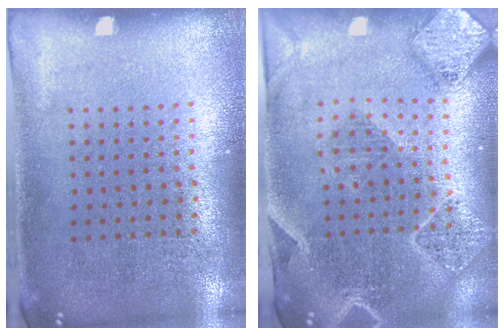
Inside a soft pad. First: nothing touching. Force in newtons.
{"total": 2.4, "press": 2.2, "slide": 1.0}